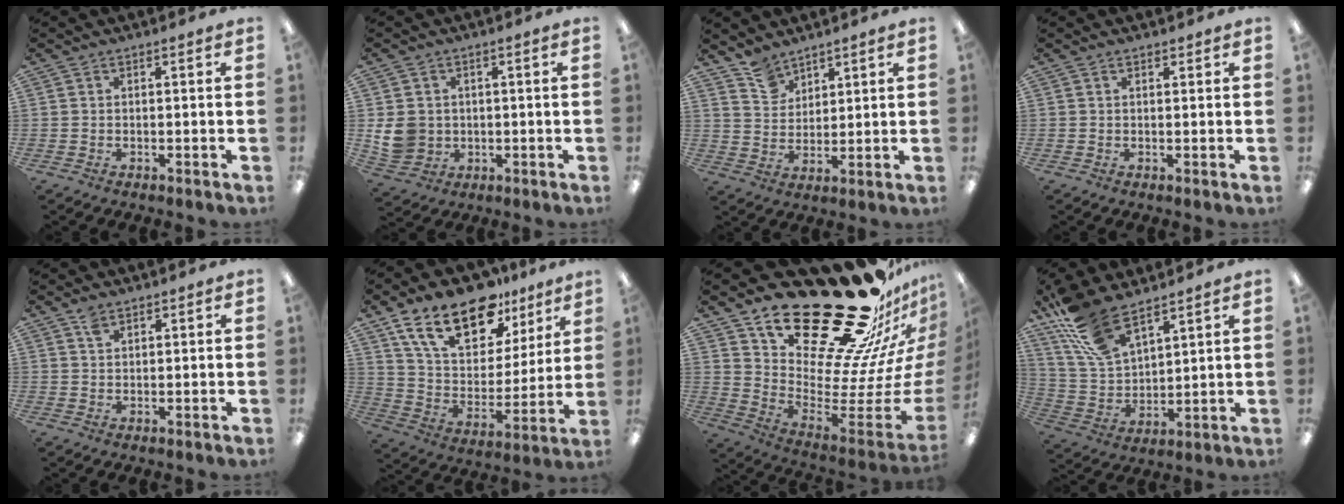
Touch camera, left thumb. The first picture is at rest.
{"total": 7.7, "force": [0.6, 7.1, 2.9], "torque": [-0.068, 0.009, 0.018]}
{"total": 7.3, "force": [5.9, 4.1, 1.4], "torque": [-0.036, -0.026, 0.114]}
{"total": 0.9, "force": [0.8, 0.5, 0.0], "torque": [0.007, -0.003, 0.014]}
{"total": 2.6, "force": [2.0, 1.3, 1.0], "torque": [-0.015, -0.006, 0.037]}
{"total": 20.5, "force": [13.8, 10.4, 11.2], "torque": [-0.203, -0.068, 0.246]}
{"total": 32.4, "force": [25.0, 12.1, 16.7], "torque": [-0.166, -0.228, 0.461]}
{"total": 15.3, "force": [11.4, 6.3, 8.0], "torque": [-0.196, -0.044, 0.216]}